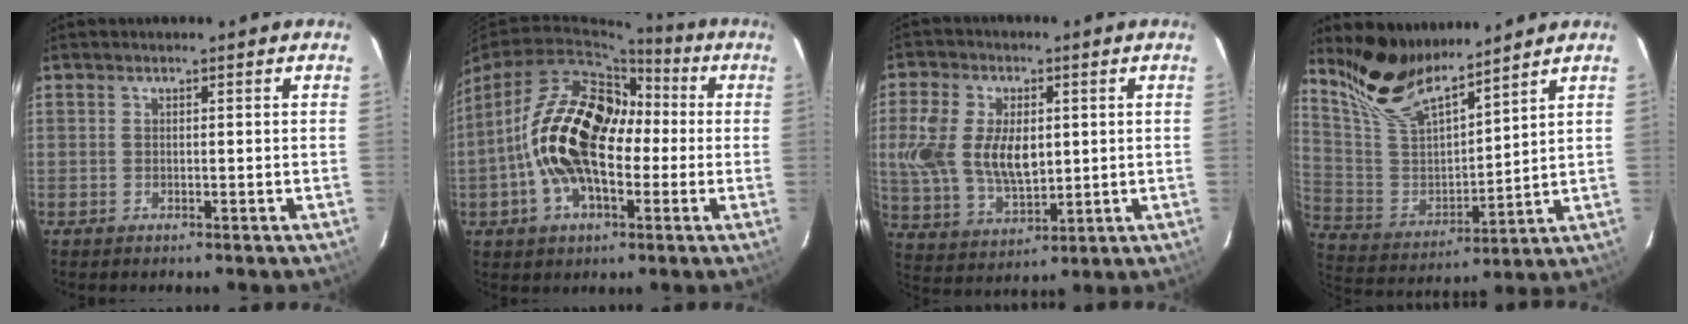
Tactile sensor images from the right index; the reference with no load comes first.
{"total": 19.2, "force": [-1.7, 11.1, 15.5], "torque": [-0.302, 0.018, -0.032]}
{"total": 13.7, "force": [1.3, 8.1, 10.9], "torque": [-0.234, 0.003, 0.035]}
{"total": 14.3, "force": [11.9, 3.9, 6.8], "torque": [-0.150, -0.001, 0.242]}